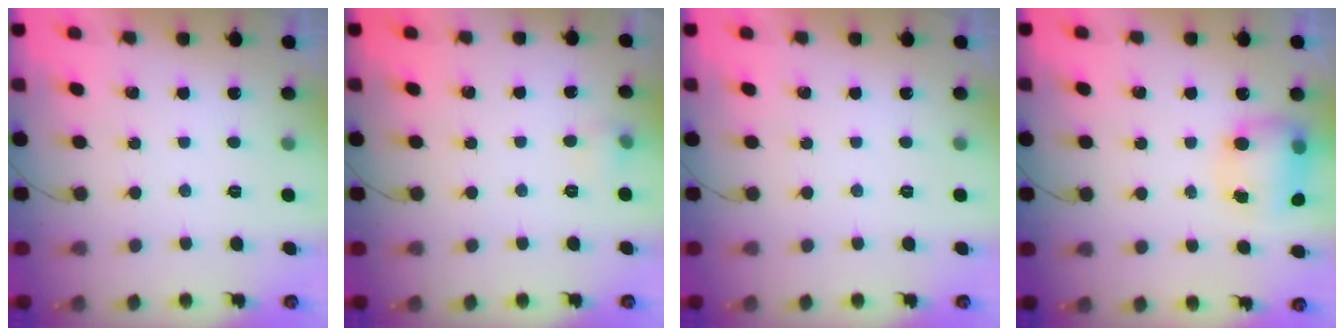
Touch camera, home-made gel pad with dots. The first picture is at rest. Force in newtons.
{"total": 4.3, "press": 4.1, "slide": 1.4}
{"total": 0.0}
{"total": 8.3, "press": 8.2, "slide": 1.0}